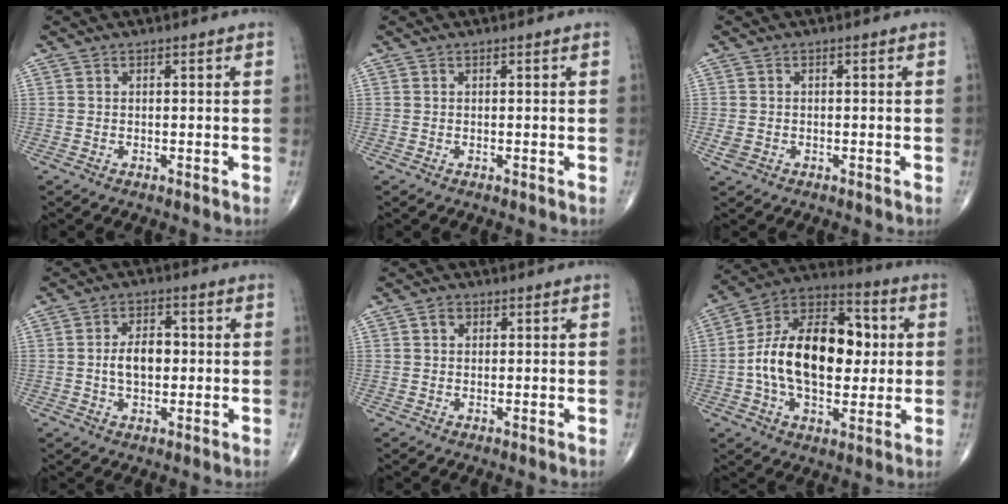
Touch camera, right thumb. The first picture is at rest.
{"total": 0.0}
{"total": 2.1, "force": [-0.6, 1.6, 1.1], "torque": [-0.027, 0.002, -0.008]}
{"total": 6.5, "force": [-0.1, 4.0, 5.1], "torque": [-0.080, 0.012, -0.004]}
{"total": 1.9, "force": [0.6, 1.6, 0.9], "torque": [-0.012, 0.004, 0.008]}
{"total": 22.3, "force": [0.7, 13.3, 17.9], "torque": [-0.276, 0.025, 0.009]}